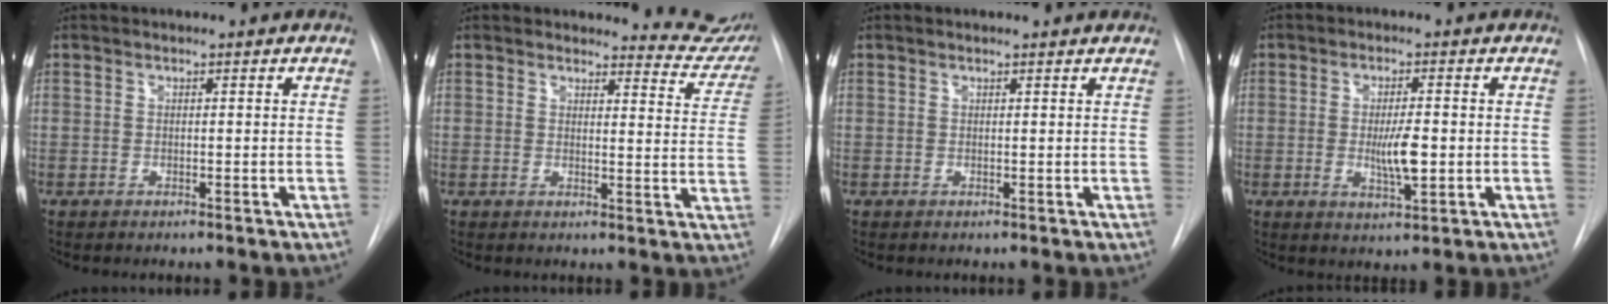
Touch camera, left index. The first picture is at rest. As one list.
[{"total": 8.9, "force": [8.7, 1.6, 0.0], "torque": [0.030, -0.065, 0.068]}, {"total": 2.0, "force": [1.9, 0.0, 0.5], "torque": [-0.013, 0.010, 0.019]}, {"total": 5.1, "force": [-0.5, 1.1, 5.0], "torque": [-0.090, -0.008, -0.005]}]